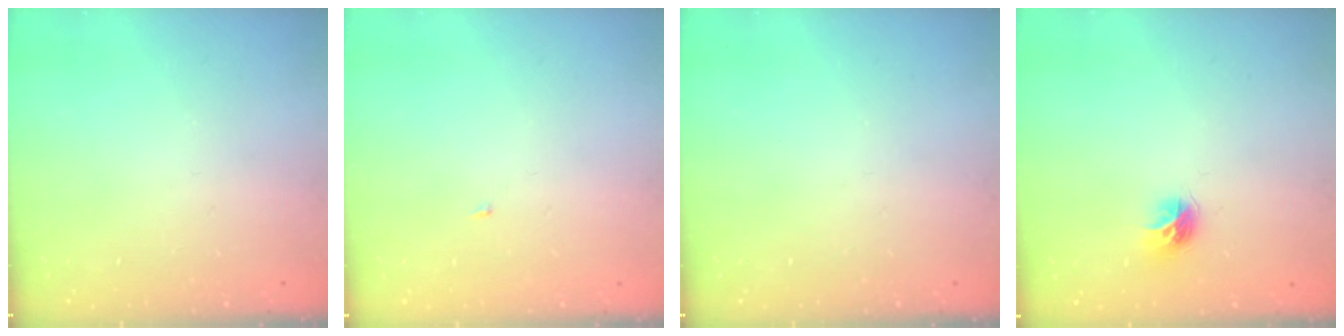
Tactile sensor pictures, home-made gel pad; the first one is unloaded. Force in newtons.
{"total": 1.8, "press": 1.8, "slide": 0.2}
{"total": 0.0}
{"total": 7.5, "press": 7.5, "slide": 0.4}